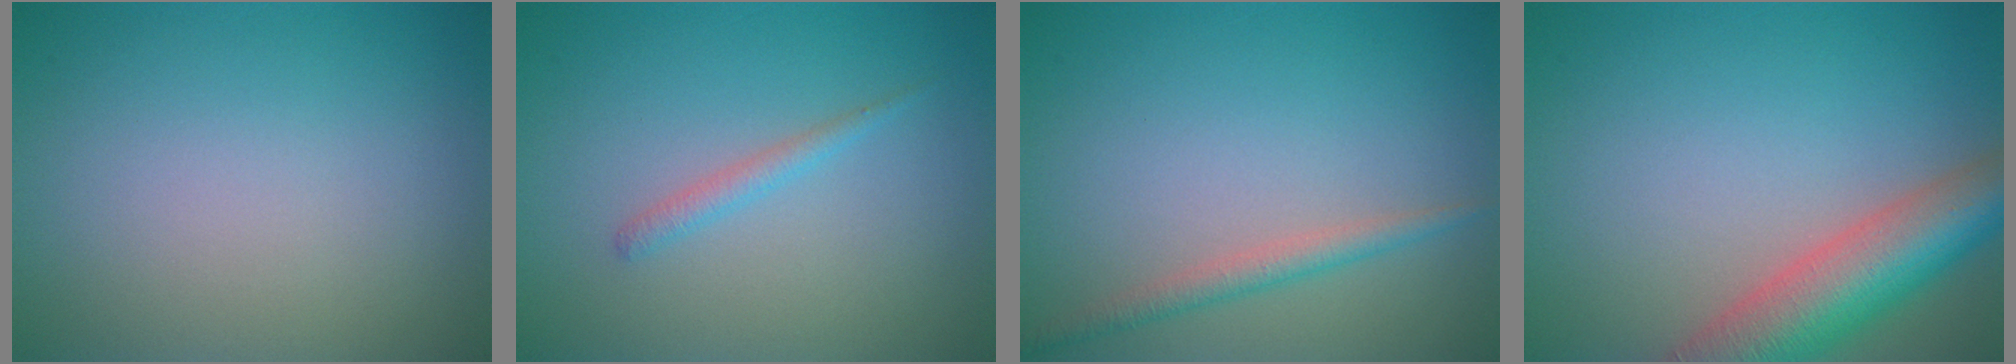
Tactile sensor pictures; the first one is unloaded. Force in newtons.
{"total": 1.2, "press": 1.2, "slide": 0.0}
{"total": 1.8, "press": 1.8, "slide": 0.1}
{"total": 8.2, "press": 8.2, "slide": 0.6}